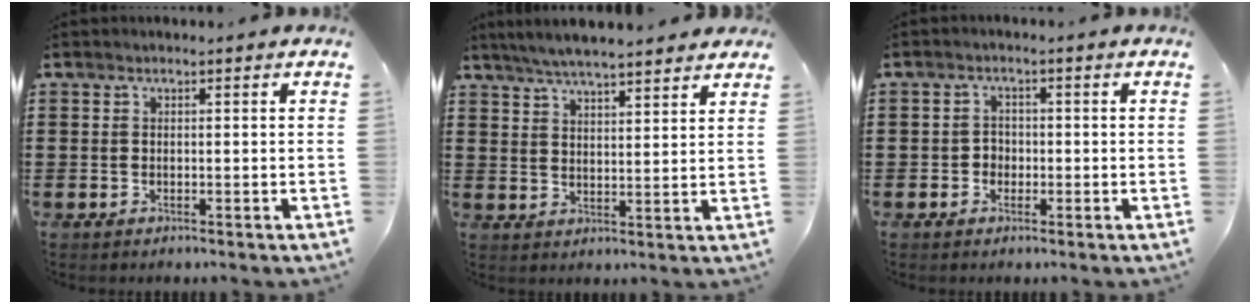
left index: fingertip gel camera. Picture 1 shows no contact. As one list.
[{"total": 5.2, "force": [4.9, 0.2, 1.7], "torque": [-0.049, -0.012, 0.088]}, {"total": 1.9, "force": [-0.7, 1.6, 0.5], "torque": [-0.015, 0.004, -0.019]}]